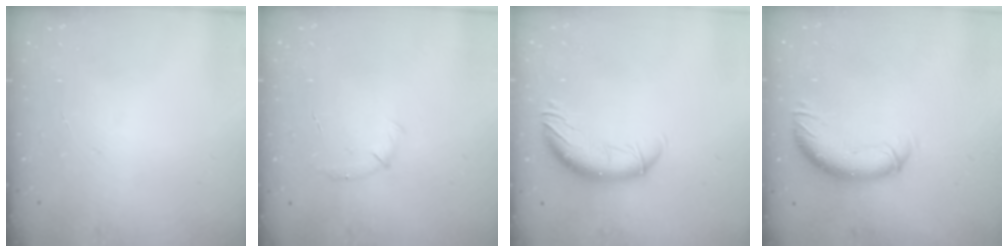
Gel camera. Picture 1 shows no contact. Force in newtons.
{"total": 5.5, "press": 5.2, "slide": 1.6}
{"total": 10.5, "press": 10.4, "slide": 1.7}
{"total": 10.3, "press": 10.2, "slide": 1.4}